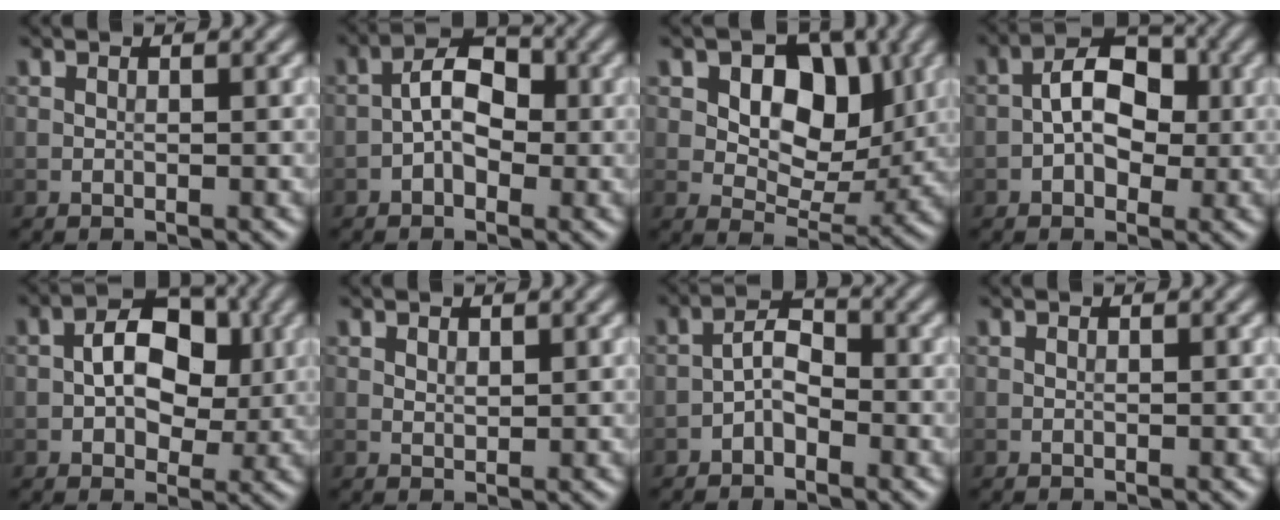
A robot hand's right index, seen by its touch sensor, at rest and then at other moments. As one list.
[{"total": 3.8, "force": [-0.9, 2.2, 2.9], "torque": [-0.044, 0.014, -0.023]}, {"total": 7.3, "force": [2.0, 4.9, 5.0], "torque": [-0.067, -0.006, 0.027]}, {"total": 4.9, "force": [-0.5, 3.1, 3.8], "torque": [-0.051, 0.012, -0.016]}, {"total": 6.8, "force": [0.5, 4.4, 5.2], "torque": [-0.071, 0.005, 0.003]}, {"total": 0.7, "force": [0.5, 0.4, 0.3], "torque": [-0.008, -0.003, 0.011]}, {"total": 2.3, "force": [-1.4, 1.1, 1.5], "torque": [-0.023, 0.013, -0.030]}, {"total": 0.0}]